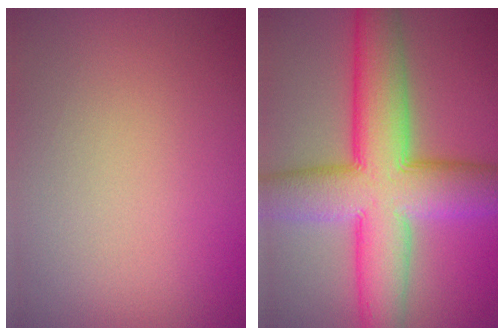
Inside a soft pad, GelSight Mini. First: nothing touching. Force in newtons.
{"total": 11.3, "press": 11.3, "slide": 0.4}